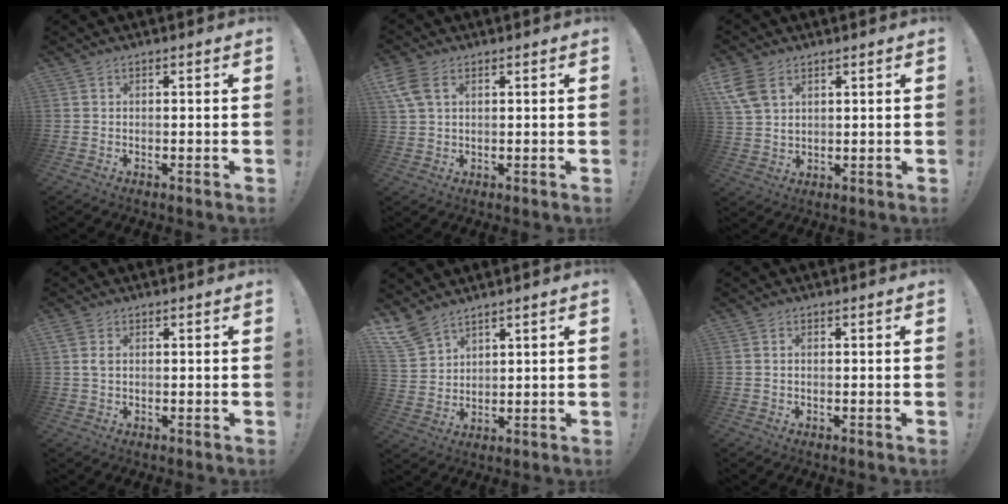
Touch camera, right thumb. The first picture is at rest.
{"total": 6.6, "force": [2.9, 4.0, 4.5], "torque": [-0.094, -0.007, 0.056]}
{"total": 9.0, "force": [4.6, 5.9, 5.1], "torque": [-0.103, -0.012, 0.091]}
{"total": 2.4, "force": [0.5, 1.6, 1.8], "torque": [-0.047, 0.003, 0.008]}
{"total": 7.6, "force": [6.2, 3.4, 2.6], "torque": [-0.055, -0.038, 0.124]}
{"total": 0.6, "force": [-0.2, 0.2, 0.6], "torque": [-0.019, 0.005, -0.002]}